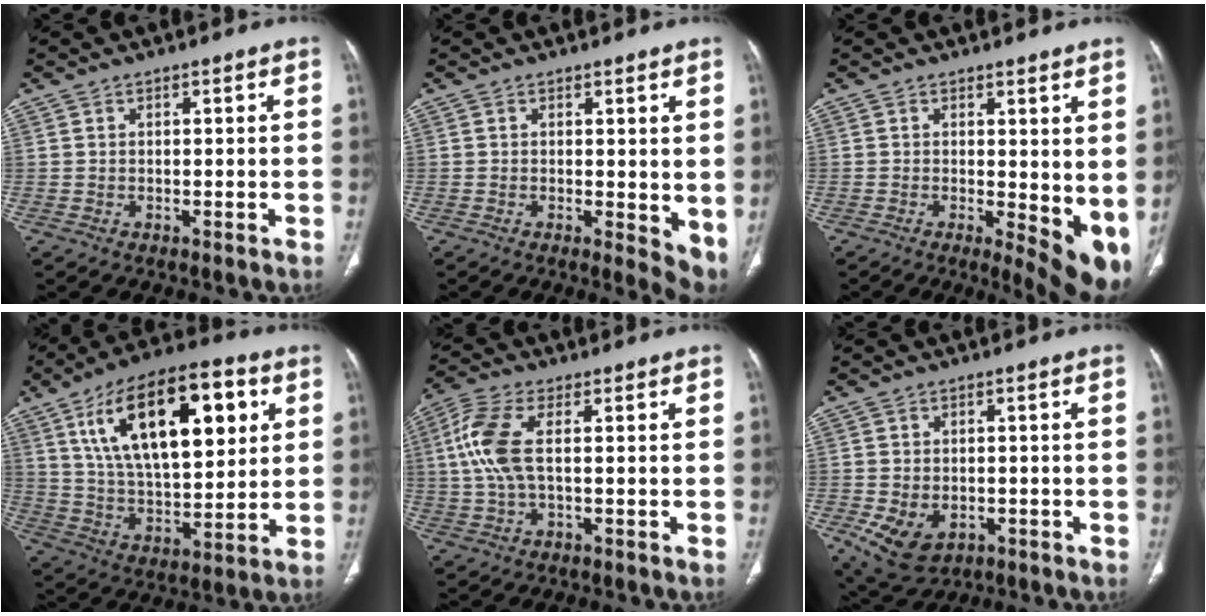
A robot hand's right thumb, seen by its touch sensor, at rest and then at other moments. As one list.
[{"total": 5.3, "force": [0.5, 2.3, 4.7], "torque": [-0.053, -0.013, 0.008]}, {"total": 10.4, "force": [0.2, 4.3, 9.4], "torque": [-0.115, -0.025, 0.012]}, {"total": 25.1, "force": [9.2, 11.6, 20.3], "torque": [-0.313, -0.015, 0.156]}, {"total": 8.9, "force": [1.0, 3.7, 8.0], "torque": [-0.208, 0.015, 0.018]}, {"total": 8.7, "force": [-3.0, 6.1, 5.4], "torque": [-0.094, 0.007, -0.035]}]